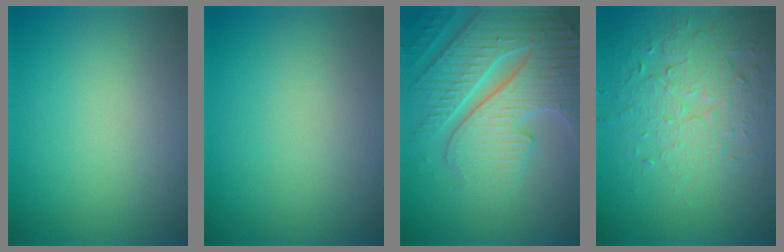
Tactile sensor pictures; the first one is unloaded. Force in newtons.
{"total": 0.0}
{"total": 7.6, "press": 7.4, "slide": 1.7}
{"total": 5.4, "press": 3.6, "slide": 4.0}